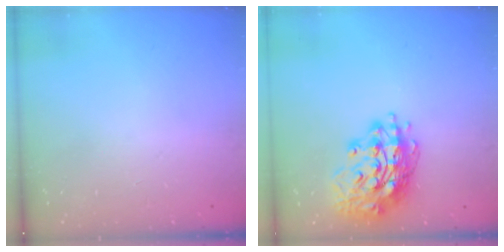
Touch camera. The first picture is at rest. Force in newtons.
{"total": 15.7, "press": 15.7, "slide": 1.3}